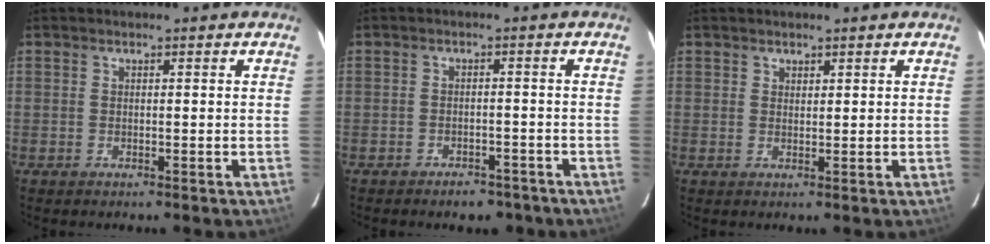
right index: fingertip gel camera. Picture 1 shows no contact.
{"total": 5.9, "force": [-4.7, 3.0, 1.9], "torque": [-0.040, 0.009, -0.054]}
{"total": 1.2, "force": [0.9, 0.8, 0.1], "torque": [0.000, 0.003, 0.015]}